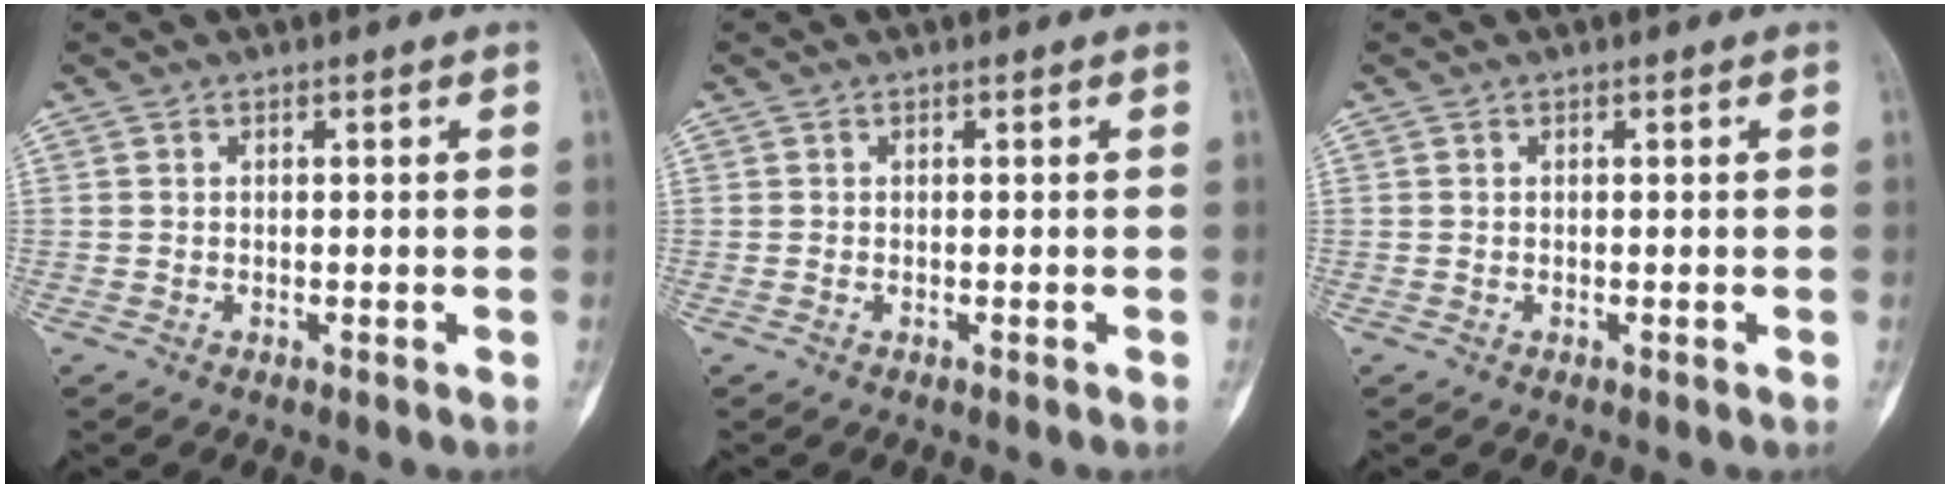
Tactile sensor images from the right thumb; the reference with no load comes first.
{"total": 0.0}
{"total": 0.0}